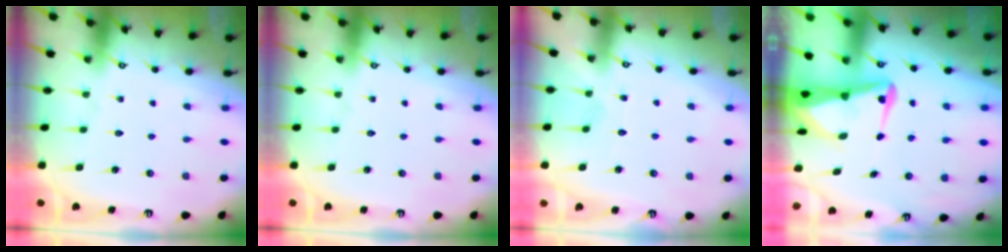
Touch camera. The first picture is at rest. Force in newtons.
{"total": 0.0}
{"total": 2.8, "press": 2.8, "slide": 0.3}
{"total": 4.9, "press": 4.8, "slide": 0.9}